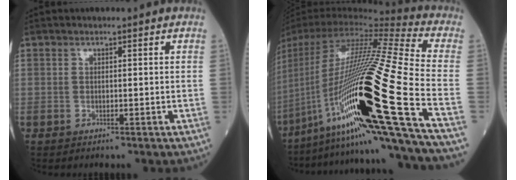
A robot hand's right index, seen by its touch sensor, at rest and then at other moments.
{"total": 34.5, "force": [-12.2, 0.9, 32.2], "torque": [-0.578, -0.034, -0.218]}